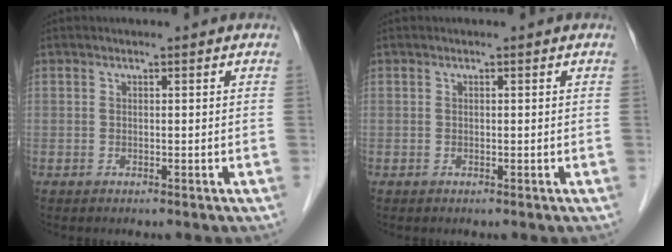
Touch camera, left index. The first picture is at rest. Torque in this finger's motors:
{"motor_torque": [-0.34, 0.22, 0.00, -0.01]}